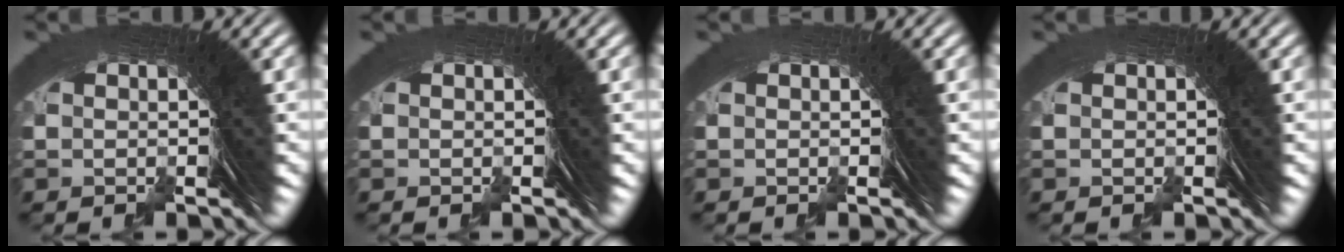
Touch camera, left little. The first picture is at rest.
{"total": 0.0}
{"total": 0.8, "force": [-0.5, -0.4, -0.5], "torque": [0.011, 0.002, -0.007]}
{"total": 0.0}